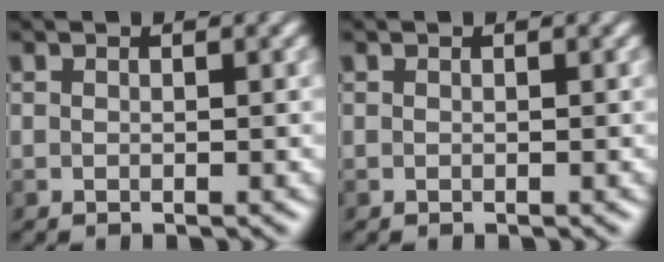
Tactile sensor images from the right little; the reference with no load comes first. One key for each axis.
{"total": 0.0}